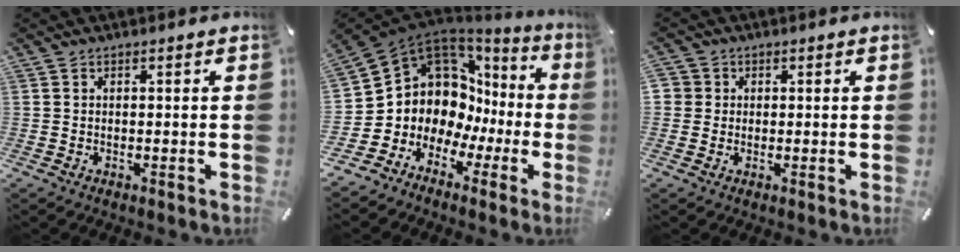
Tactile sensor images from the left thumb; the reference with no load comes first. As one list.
[{"total": 9.9, "force": [3.5, 8.8, 2.9], "torque": [-0.076, -0.075, 0.077]}, {"total": 2.4, "force": [0.3, 2.4, 0.2], "torque": [-0.008, 0.004, 0.005]}]